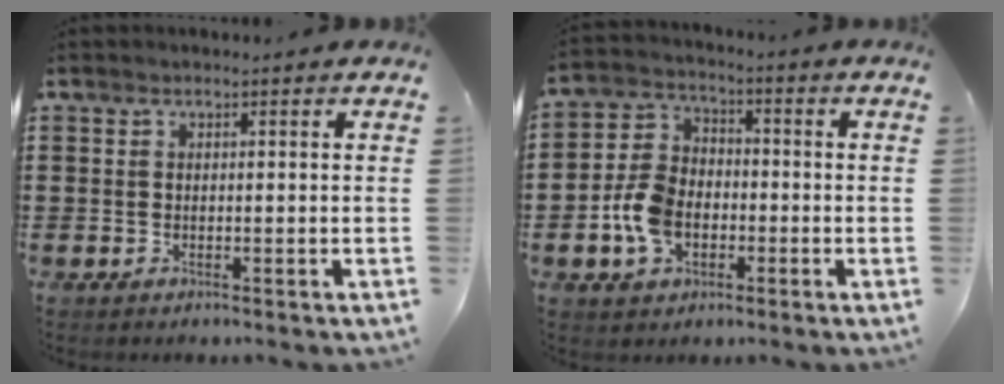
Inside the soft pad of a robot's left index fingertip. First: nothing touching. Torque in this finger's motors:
{"motor_torque": [0.73, 0.25, 0.45, 0.09]}